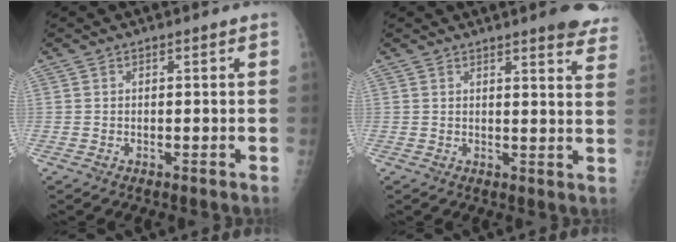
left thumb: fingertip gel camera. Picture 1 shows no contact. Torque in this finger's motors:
{"motor_torque": [1.34, 0.21, 0.68, -0.33, 0.07]}